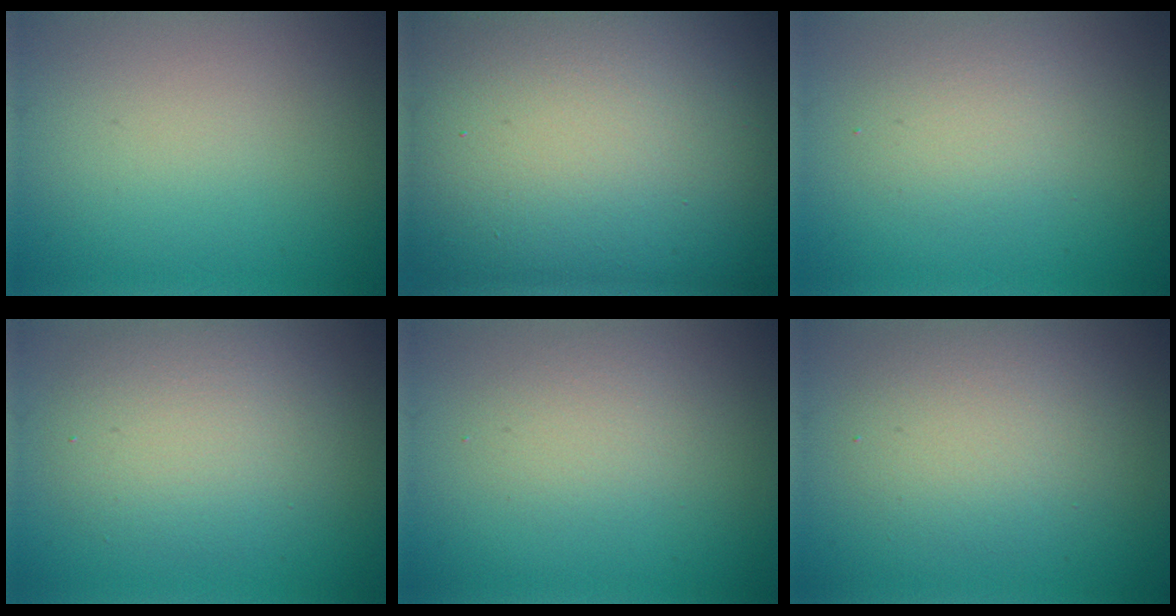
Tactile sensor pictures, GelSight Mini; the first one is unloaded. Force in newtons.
{"total": 25.4, "press": 25.3, "slide": 1.9}
{"total": 2.5, "press": 2.5, "slide": 0.2}
{"total": 4.9, "press": 4.9, "slide": 0.2}
{"total": 2.1, "press": 2.1, "slide": 0.0}
{"total": 4.0, "press": 4.0, "slide": 0.0}